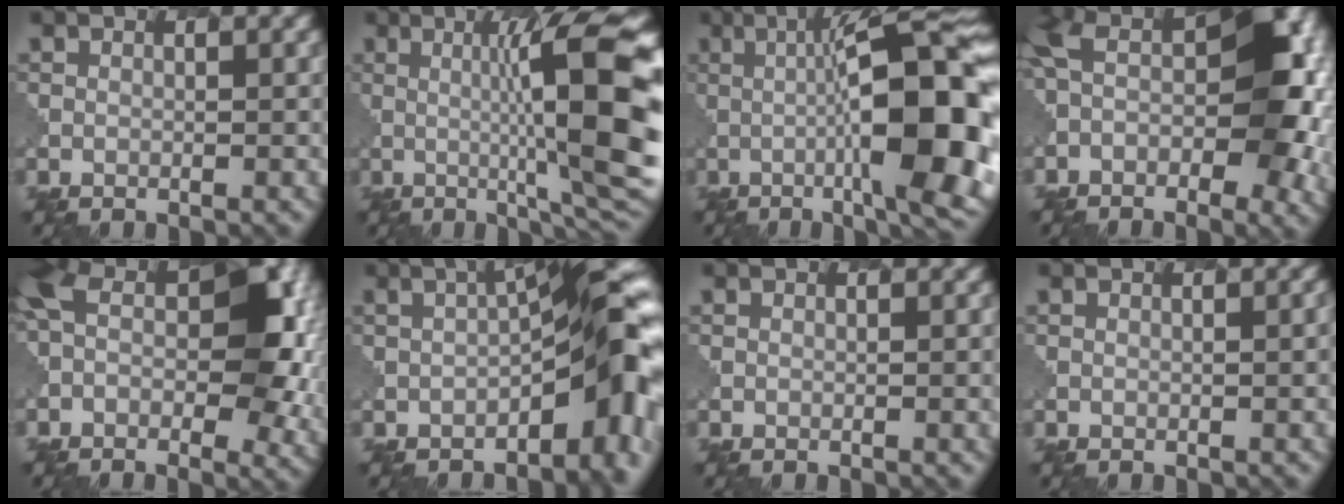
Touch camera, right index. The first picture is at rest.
{"total": 12.8, "force": [0.5, 1.8, 12.7], "torque": [-0.153, 0.005, 0.011]}
{"total": 15.3, "force": [-0.6, 4.1, 14.7], "torque": [-0.162, 0.015, -0.010]}
{"total": 12.1, "force": [-1.2, 7.0, 9.7], "torque": [-0.159, 0.004, -0.030]}
{"total": 12.5, "force": [0.1, 7.7, 9.8], "torque": [-0.170, 0.000, -0.008]}
{"total": 10.4, "force": [-2.3, 3.6, 9.5], "torque": [-0.101, 0.019, -0.043]}
{"total": 0.9, "force": [-0.1, 0.1, 0.9], "torque": [-0.009, -0.002, -0.002]}
{"total": 0.7, "force": [-0.2, -0.1, 0.6], "torque": [-0.005, 0.002, -0.003]}